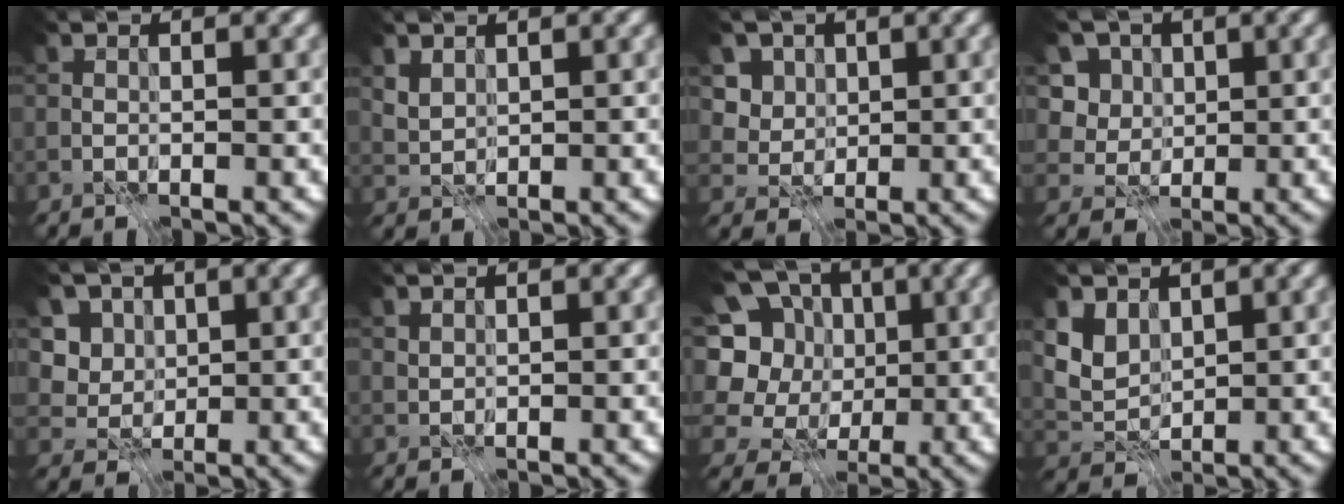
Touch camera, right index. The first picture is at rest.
{"total": 1.9, "force": [1.3, 1.2, 0.8], "torque": [-0.022, -0.001, 0.029]}
{"total": 5.3, "force": [2.6, 4.2, 1.9], "torque": [-0.048, -0.013, 0.046]}
{"total": 7.4, "force": [3.2, 5.9, 3.0], "torque": [-0.062, 0.001, 0.045]}
{"total": 5.4, "force": [2.3, 4.5, 1.9], "torque": [-0.044, -0.009, 0.037]}
{"total": 0.8, "force": [0.6, 0.4, 0.2], "torque": [-0.010, -0.001, 0.017]}
{"total": 10.1, "force": [1.5, 8.9, 4.6], "torque": [-0.122, 0.034, -0.004]}
{"total": 3.3, "force": [1.8, 2.4, 1.5], "torque": [-0.036, -0.008, 0.032]}